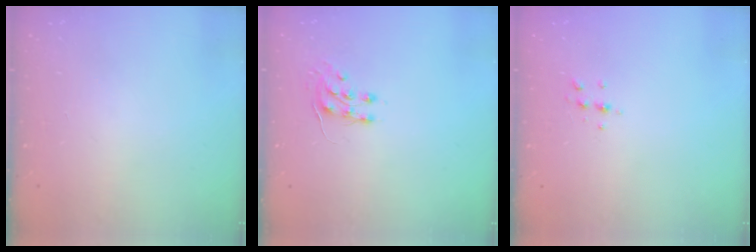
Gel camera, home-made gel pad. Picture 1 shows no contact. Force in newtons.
{"total": 7.4, "press": 7.4, "slide": 0.7}
{"total": 4.7, "press": 4.4, "slide": 1.6}